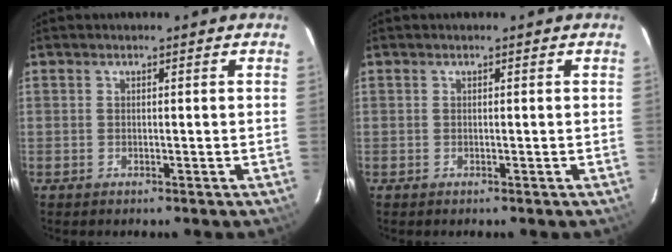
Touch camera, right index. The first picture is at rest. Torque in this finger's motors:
{"motor_torque": [0.00, 0.00, 0.00, 0.01]}